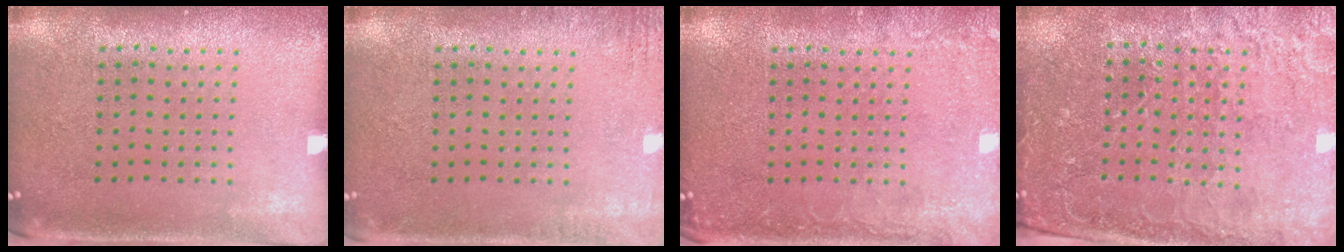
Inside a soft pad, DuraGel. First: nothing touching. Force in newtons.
{"total": 1.6, "press": 1.5, "slide": 0.3}
{"total": 2.2, "press": 2.1, "slide": 0.2}
{"total": 3.1, "press": 3.1, "slide": 0.5}